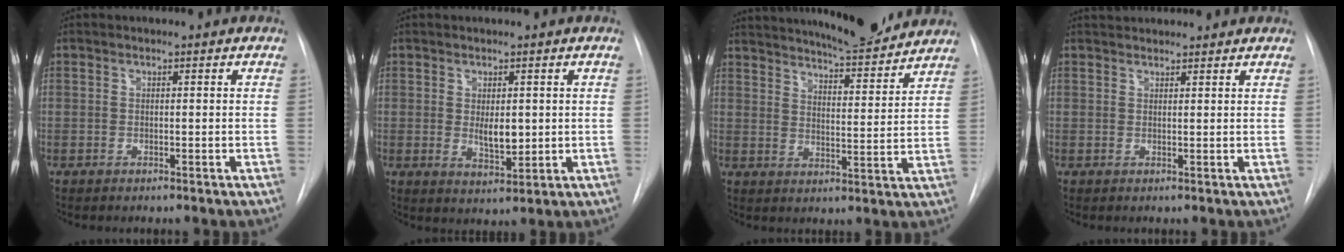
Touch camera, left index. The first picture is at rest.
{"total": 3.9, "force": [0.6, 1.7, 3.4], "torque": [-0.059, -0.011, 0.018]}
{"total": 15.9, "force": [14.6, 1.9, 5.8], "torque": [-0.091, -0.008, 0.201]}
{"total": 6.1, "force": [5.8, 1.2, 1.5], "torque": [-0.018, 0.039, 0.074]}